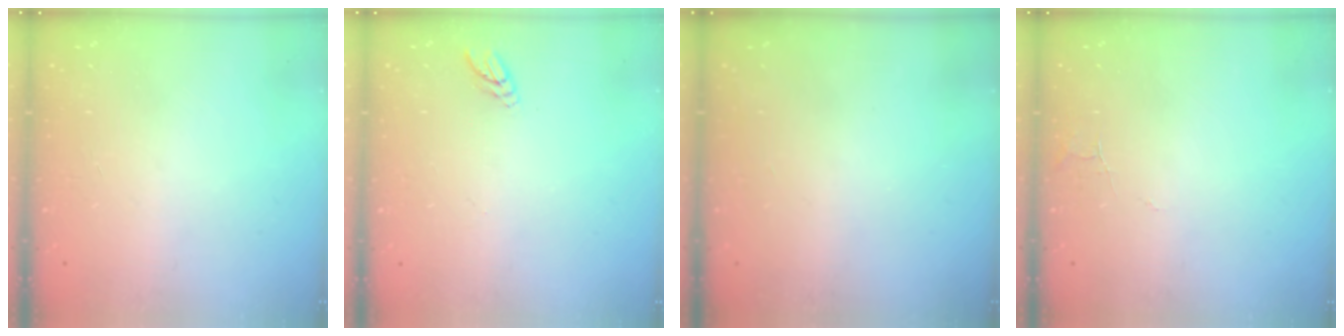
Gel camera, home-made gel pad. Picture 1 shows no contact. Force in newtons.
{"total": 4.6, "press": 4.6, "slide": 0.4}
{"total": 0.0}
{"total": 3.8, "press": 3.8, "slide": 0.4}